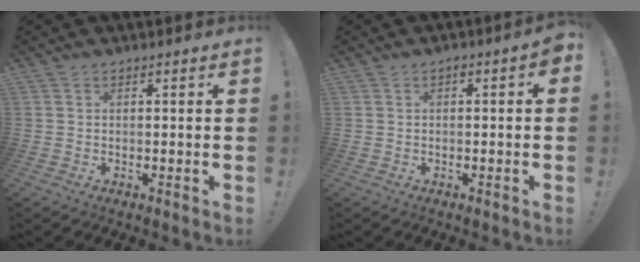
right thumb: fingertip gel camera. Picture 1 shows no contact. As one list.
[{"total": 1.3, "force": [-0.8, 0.3, 1.0], "torque": [-0.019, 0.003, -0.015]}]